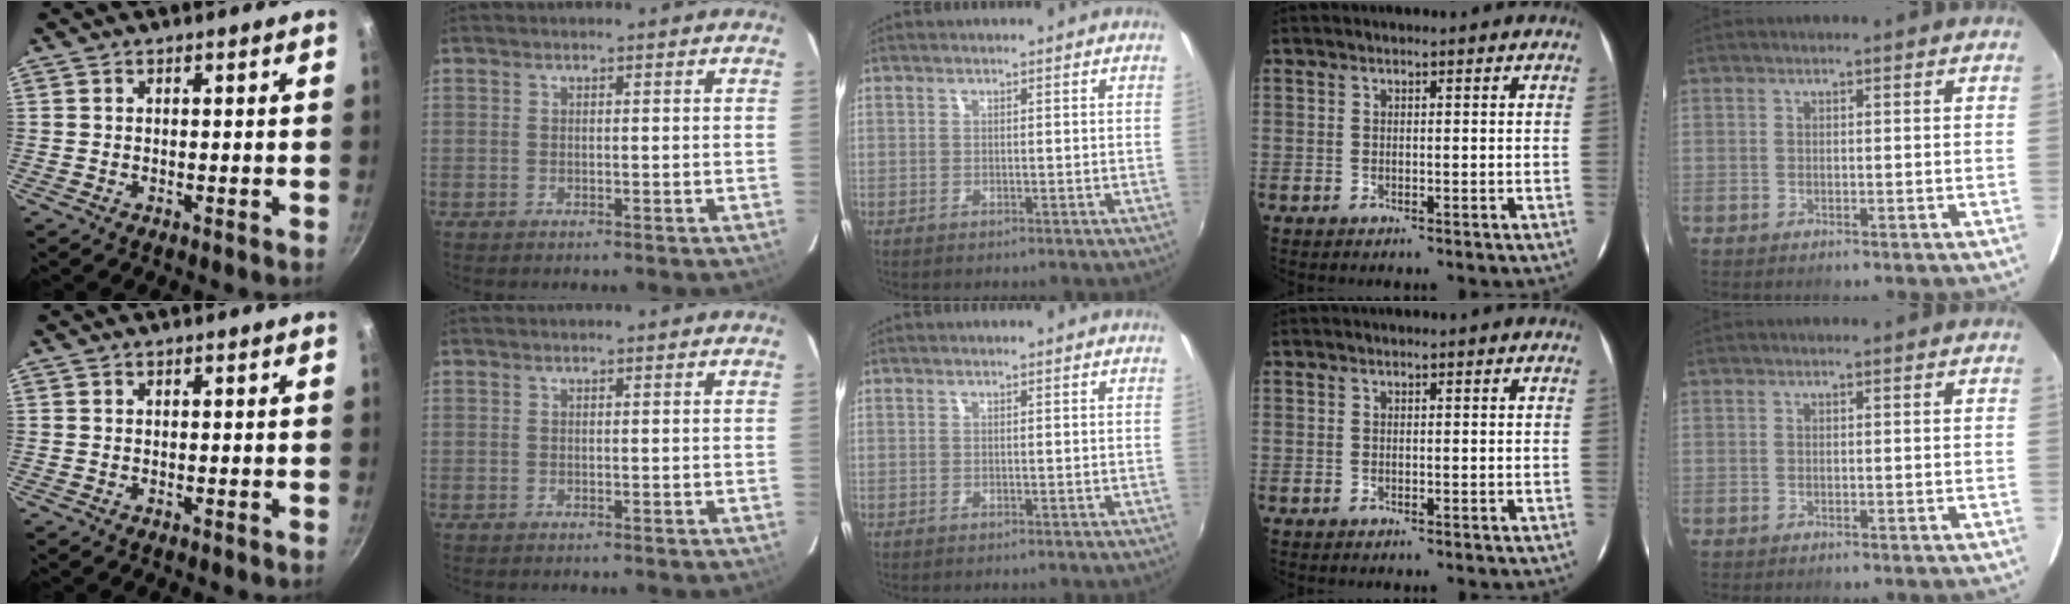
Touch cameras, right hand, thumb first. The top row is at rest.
{}